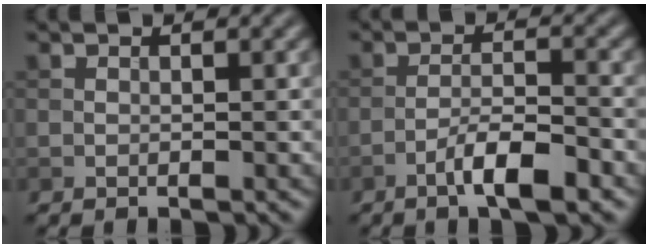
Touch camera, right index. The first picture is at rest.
{"total": 4.4, "force": [-2.6, 0.9, 3.4], "torque": [-0.062, 0.008, -0.050]}